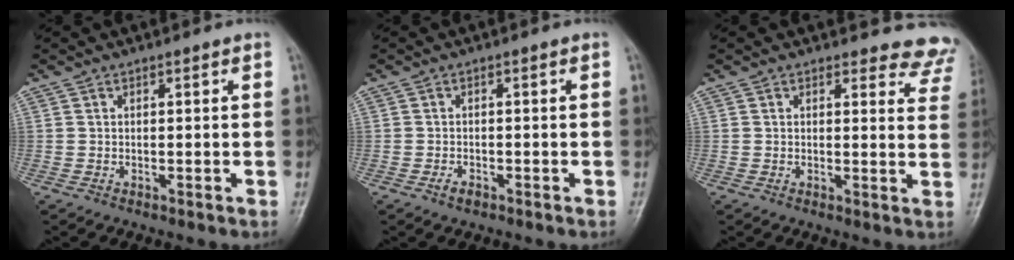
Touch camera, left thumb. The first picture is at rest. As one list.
[{"total": 1.7, "force": [-1.0, 1.0, 1.0], "torque": [-0.019, 0.004, -0.019]}, {"total": 8.4, "force": [7.9, 2.8, -0.2], "torque": [0.058, -0.055, 0.049]}]